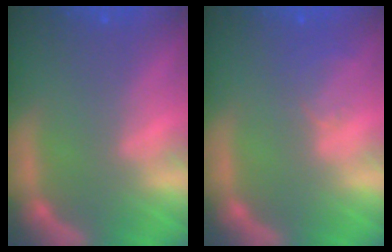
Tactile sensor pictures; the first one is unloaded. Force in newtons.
{"total": 2.0}